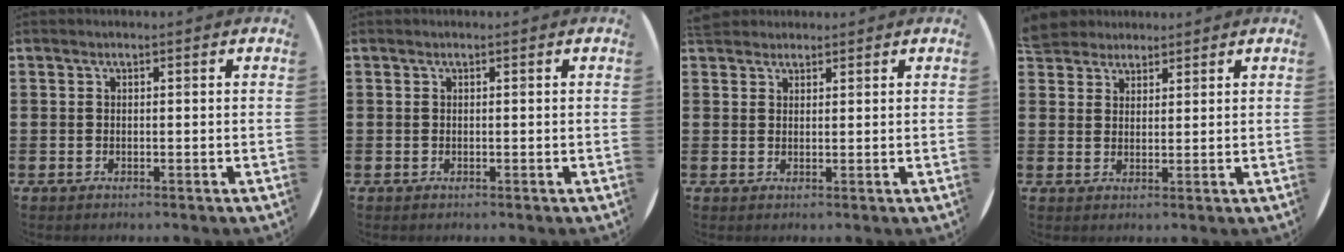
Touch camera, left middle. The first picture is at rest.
{"total": 0.0}
{"total": 2.2, "force": [2.0, 0.8, 0.0], "torque": [-0.004, 0.005, 0.040]}
{"total": 3.9, "force": [3.6, 1.5, 0.1], "torque": [-0.013, -0.001, 0.071]}